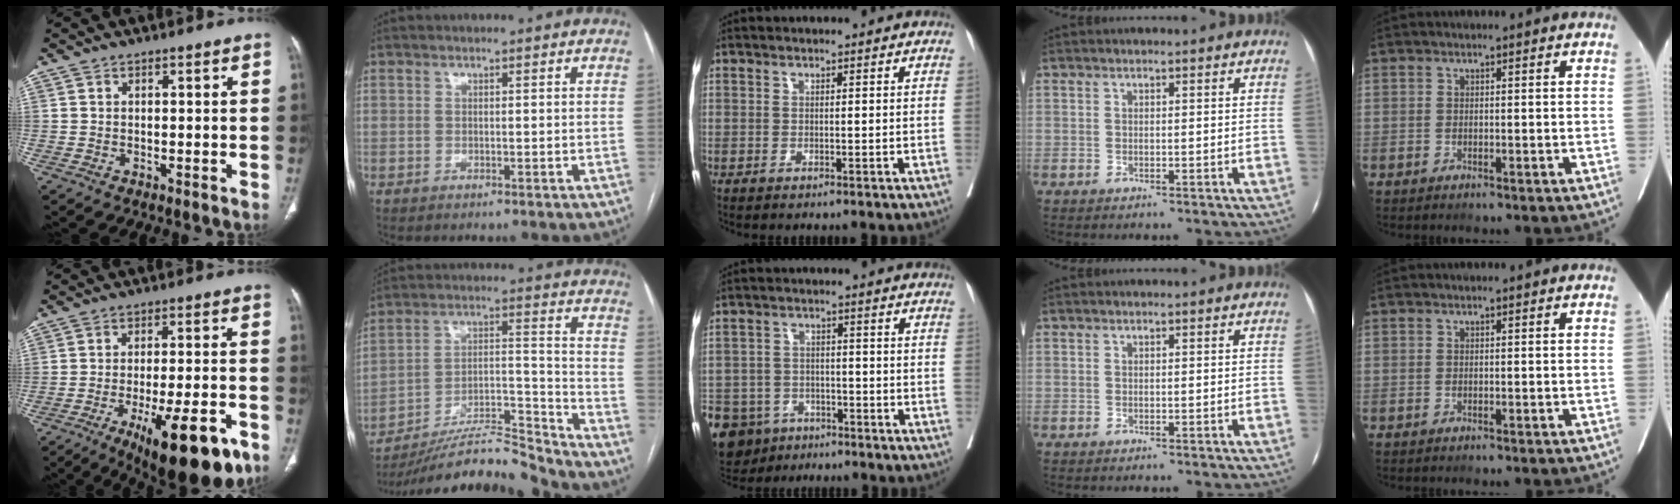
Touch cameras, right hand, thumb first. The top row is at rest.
{"thumb": {"total": 18.5, "force": [-9.7, 5.5, 14.7], "torque": [-0.171, 0.035, -0.133]}, "index": {"total": 17.5, "force": [-17.0, -0.1, 4.1], "torque": [-0.074, 0.033, -0.283]}, "middle": {"total": 15.3, "force": [-9.8, 10.5, 5.3], "torque": [-0.149, -0.003, -0.142]}}